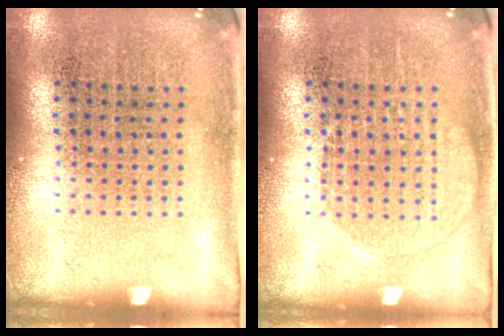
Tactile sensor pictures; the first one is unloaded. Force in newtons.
{"total": 1.9, "press": 1.8, "slide": 0.4}